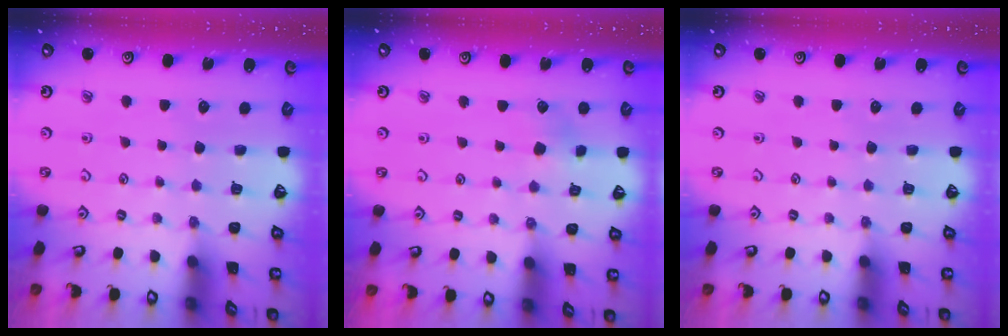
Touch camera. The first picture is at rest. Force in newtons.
{"total": 6.1, "press": 6.1, "slide": 0.3}
{"total": 0.0}